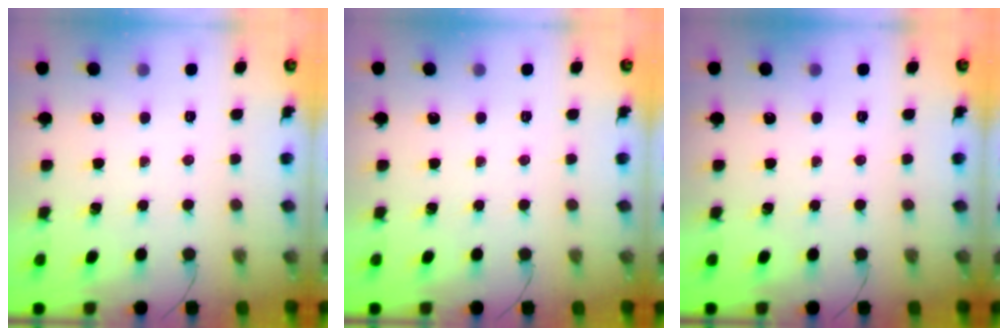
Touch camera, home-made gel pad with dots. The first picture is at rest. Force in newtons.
{"total": 0.0}
{"total": 0.0}